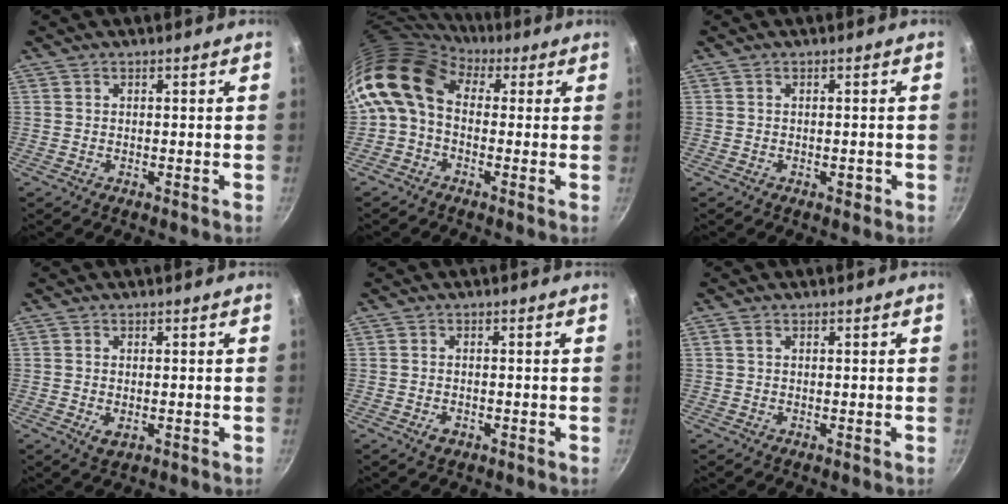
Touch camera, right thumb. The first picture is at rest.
{"total": 11.3, "force": [1.5, 8.1, 7.8], "torque": [-0.135, 0.021, 0.005]}
{"total": 1.2, "force": [-0.5, 0.7, 0.8], "torque": [-0.011, 0.004, -0.006]}
{"total": 2.4, "force": [-0.4, 1.4, 1.9], "torque": [-0.033, -0.007, -0.004]}
{"total": 2.0, "force": [-1.0, 1.3, 1.2], "torque": [-0.022, 0.007, -0.016]}
{"total": 0.8, "force": [0.3, 0.5, 0.6], "torque": [-0.012, 0.003, 0.006]}